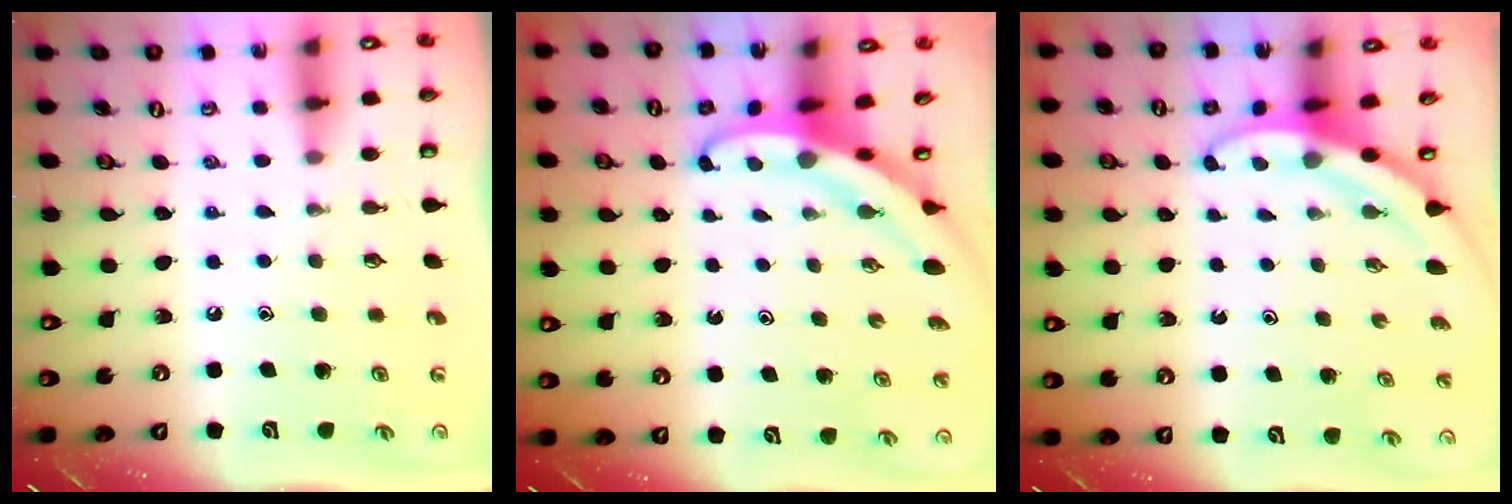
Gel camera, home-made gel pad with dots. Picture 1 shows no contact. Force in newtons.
{"total": 5.4, "press": 5.4, "slide": 0.3}
{"total": 3.4, "press": 3.4, "slide": 0.1}